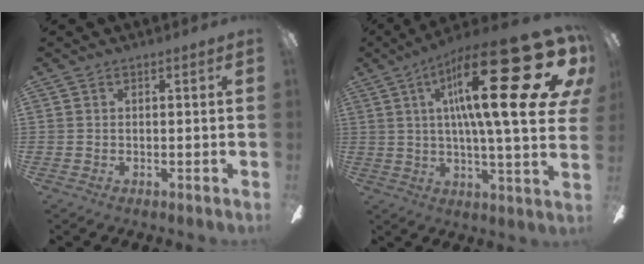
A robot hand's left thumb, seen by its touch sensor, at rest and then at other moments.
{"total": 31.0, "force": [10.6, 7.6, 28.1], "torque": [-0.440, -0.054, 0.159]}